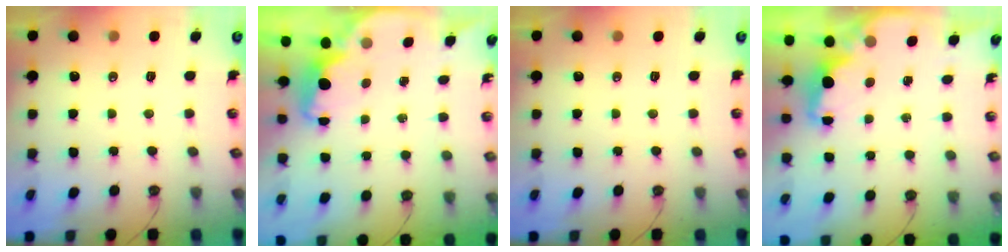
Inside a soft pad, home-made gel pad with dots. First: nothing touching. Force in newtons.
{"total": 2.2, "press": 2.1, "slide": 0.6}
{"total": 0.0}
{"total": 2.3, "press": 2.2, "slide": 0.8}